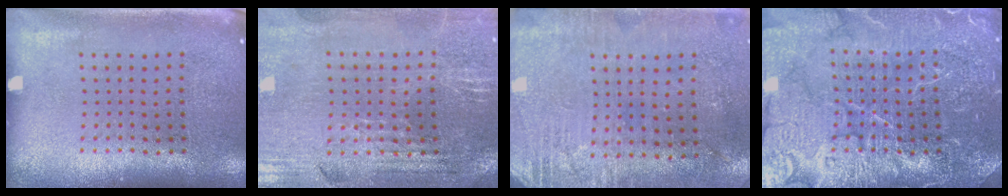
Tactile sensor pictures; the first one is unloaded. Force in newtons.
{"total": 1.8, "press": 1.7, "slide": 0.4}
{"total": 2.8, "press": 2.5, "slide": 1.2}
{"total": 6.9, "press": 6.9, "slide": 1.0}